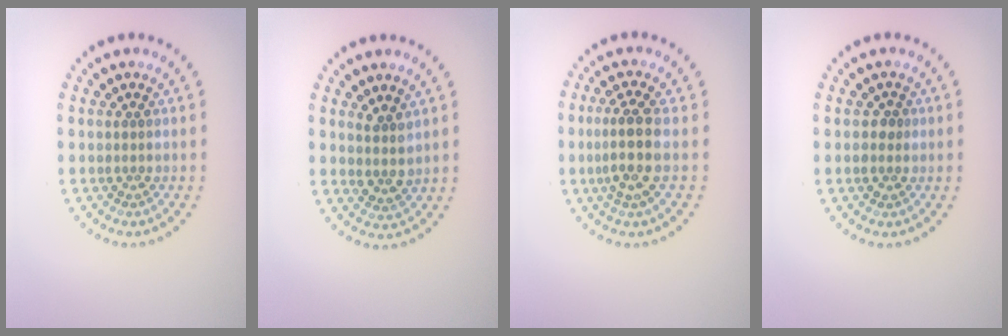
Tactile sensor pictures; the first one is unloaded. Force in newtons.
{"total": 2.1, "press": 1.7, "slide": 1.3}
{"total": 3.5, "press": 2.9, "slide": 2.0}
{"total": 1.1, "press": 1.1, "slide": 0.2}